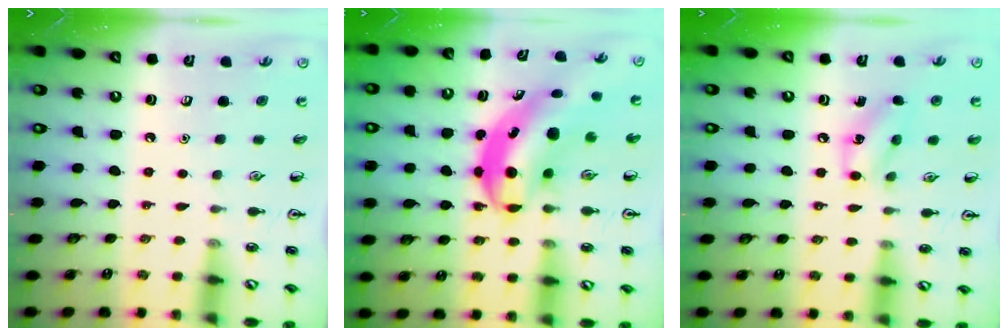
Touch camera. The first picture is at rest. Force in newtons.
{"total": 8.4, "press": 8.2, "slide": 1.8}
{"total": 7.8, "press": 7.8, "slide": 0.6}